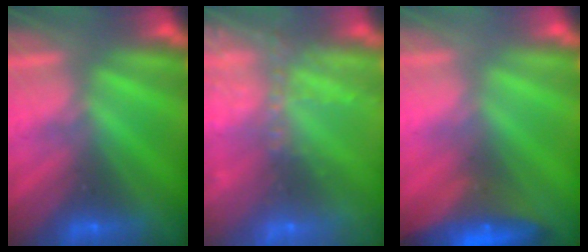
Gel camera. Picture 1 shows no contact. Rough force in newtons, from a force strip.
{"total": 10.8}
{"total": 7.5}